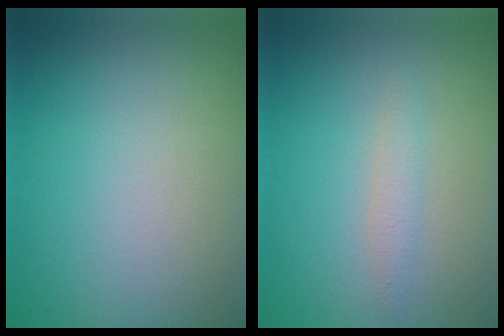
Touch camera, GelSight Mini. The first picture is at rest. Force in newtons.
{"total": 1.2, "press": 1.2, "slide": 0.0}